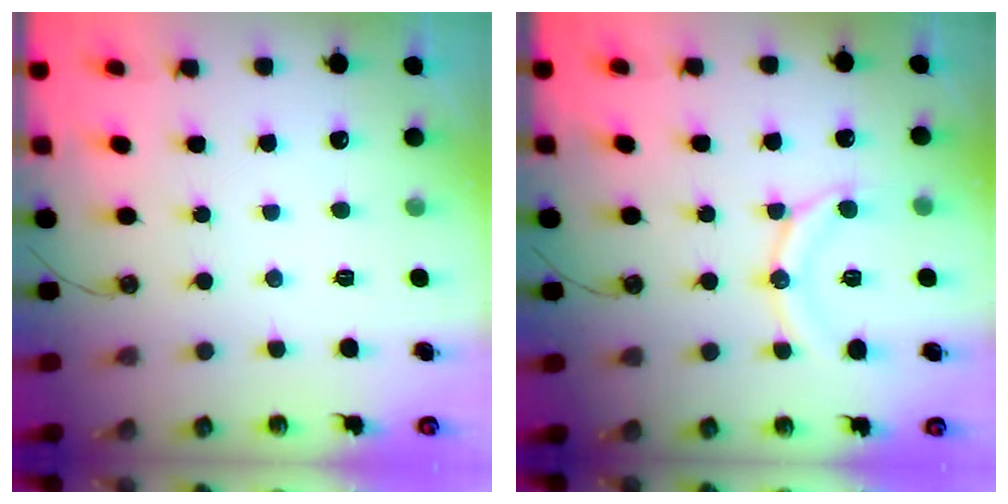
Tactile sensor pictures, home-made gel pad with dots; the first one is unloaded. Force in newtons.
{"total": 12.8, "press": 12.7, "slide": 1.4}